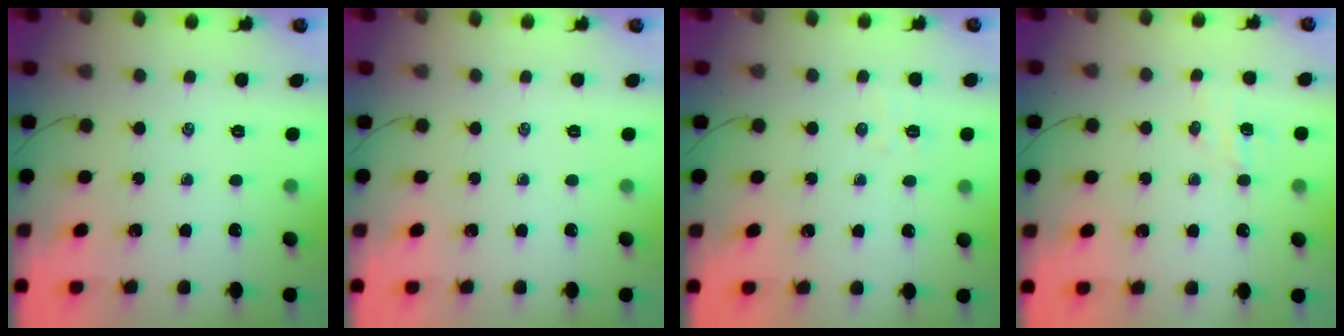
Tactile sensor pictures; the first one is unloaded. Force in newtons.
{"total": 0.0}
{"total": 3.0, "press": 2.8, "slide": 0.8}
{"total": 3.7, "press": 3.5, "slide": 1.0}